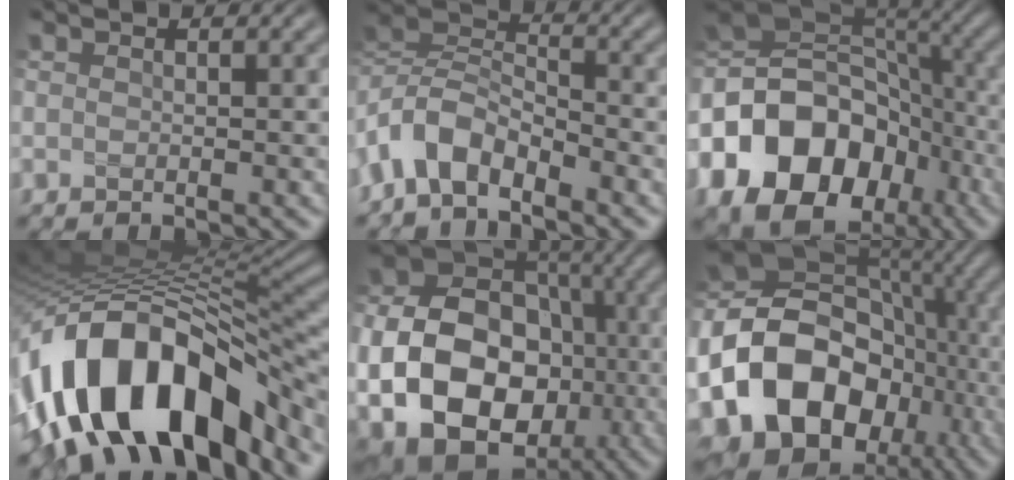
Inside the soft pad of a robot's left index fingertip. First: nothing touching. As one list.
[{"total": 5.7, "force": [-3.4, 3.0, 3.4], "torque": [-0.065, 0.007, -0.081]}, {"total": 16.8, "force": [-6.1, 12.7, 9.2], "torque": [-0.190, 0.003, -0.105]}, {"total": 15.6, "force": [-7.9, 7.9, 11.0], "torque": [-0.179, 0.027, -0.146]}, {"total": 15.7, "force": [-3.5, 12.0, 9.5], "torque": [-0.185, -0.021, -0.056]}, {"total": 19.7, "force": [-6.2, 15.8, 10.1], "torque": [-0.185, -0.013, -0.121]}]